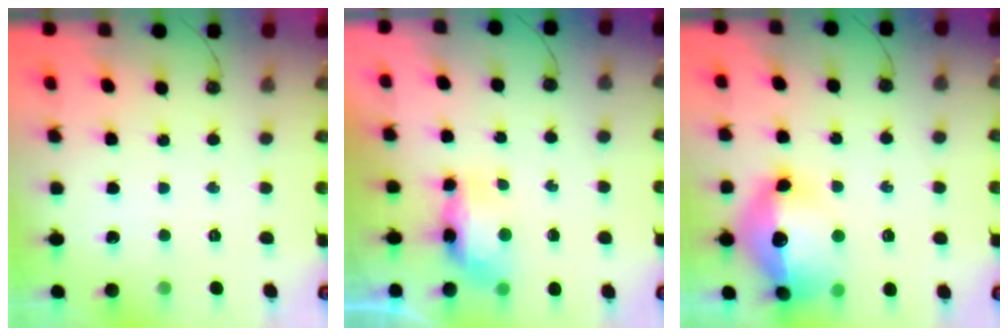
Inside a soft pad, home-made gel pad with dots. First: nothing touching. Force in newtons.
{"total": 8.4, "press": 8.0, "slide": 2.8}
{"total": 17.9, "press": 17.8, "slide": 1.4}